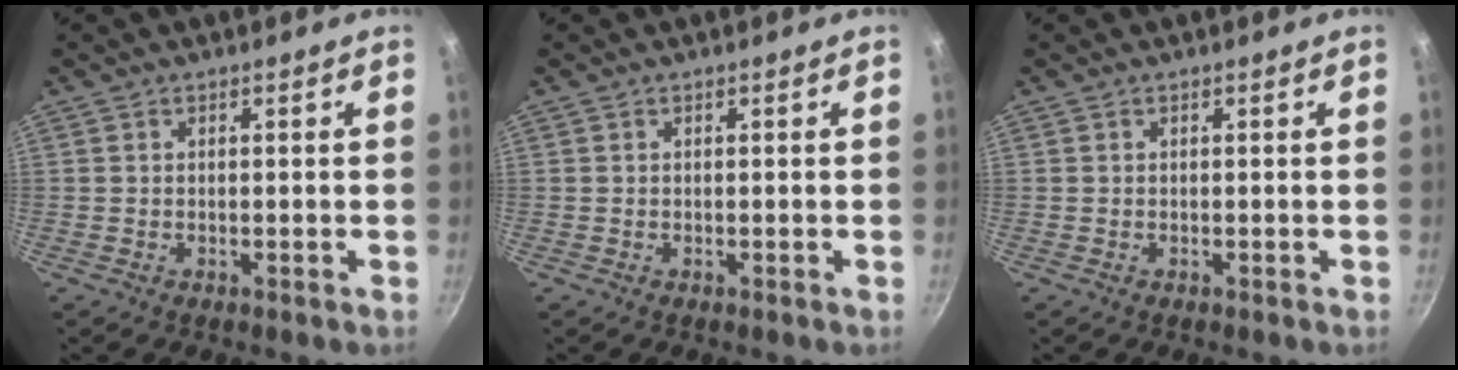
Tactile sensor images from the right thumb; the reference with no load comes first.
{"total": 0.0}
{"total": 0.0}